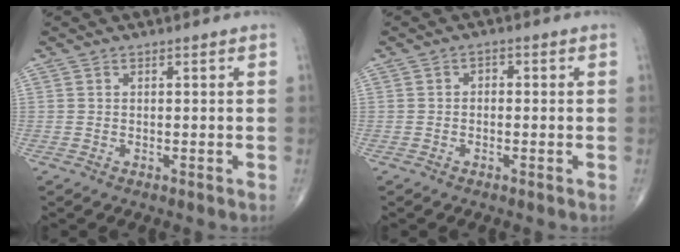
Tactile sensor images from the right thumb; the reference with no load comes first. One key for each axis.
{"total": 1.3, "fx": -0.3, "fy": 1.0, "fz": 0.7, "tx": 0.000, "ty": 0.007, "tz": -0.011}